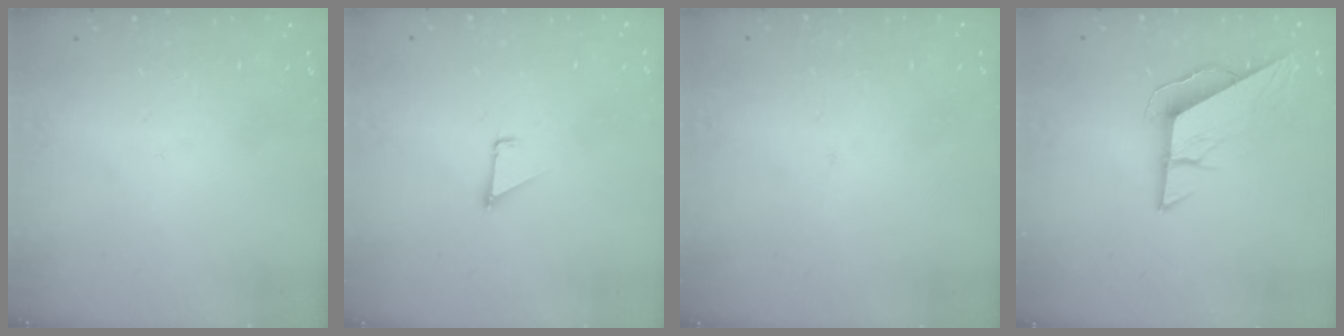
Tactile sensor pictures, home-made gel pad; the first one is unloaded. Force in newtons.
{"total": 1.1, "press": 1.1, "slide": 0.1}
{"total": 2.0, "press": 2.0, "slide": 0.1}
{"total": 8.0, "press": 8.0, "slide": 0.5}